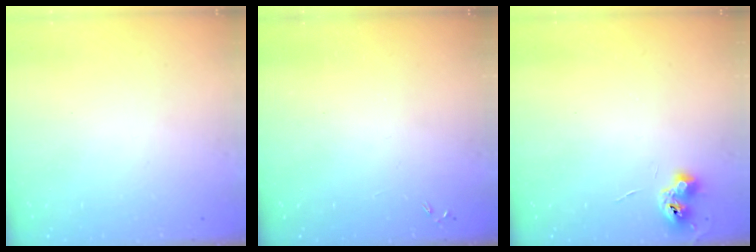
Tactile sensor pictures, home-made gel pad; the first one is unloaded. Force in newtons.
{"total": 0.0}
{"total": 6.9, "press": 6.9, "slide": 0.7}